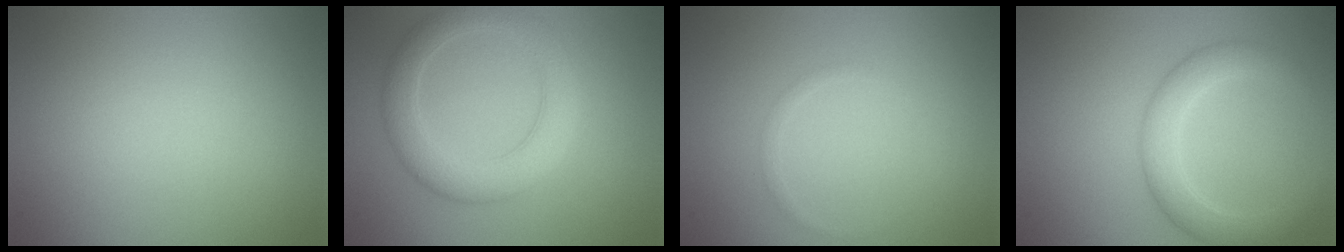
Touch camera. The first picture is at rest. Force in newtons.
{"total": 4.5, "press": 4.5, "slide": 0.3}
{"total": 0.6, "press": 0.6, "slide": 0.1}
{"total": 3.9, "press": 3.9, "slide": 0.2}